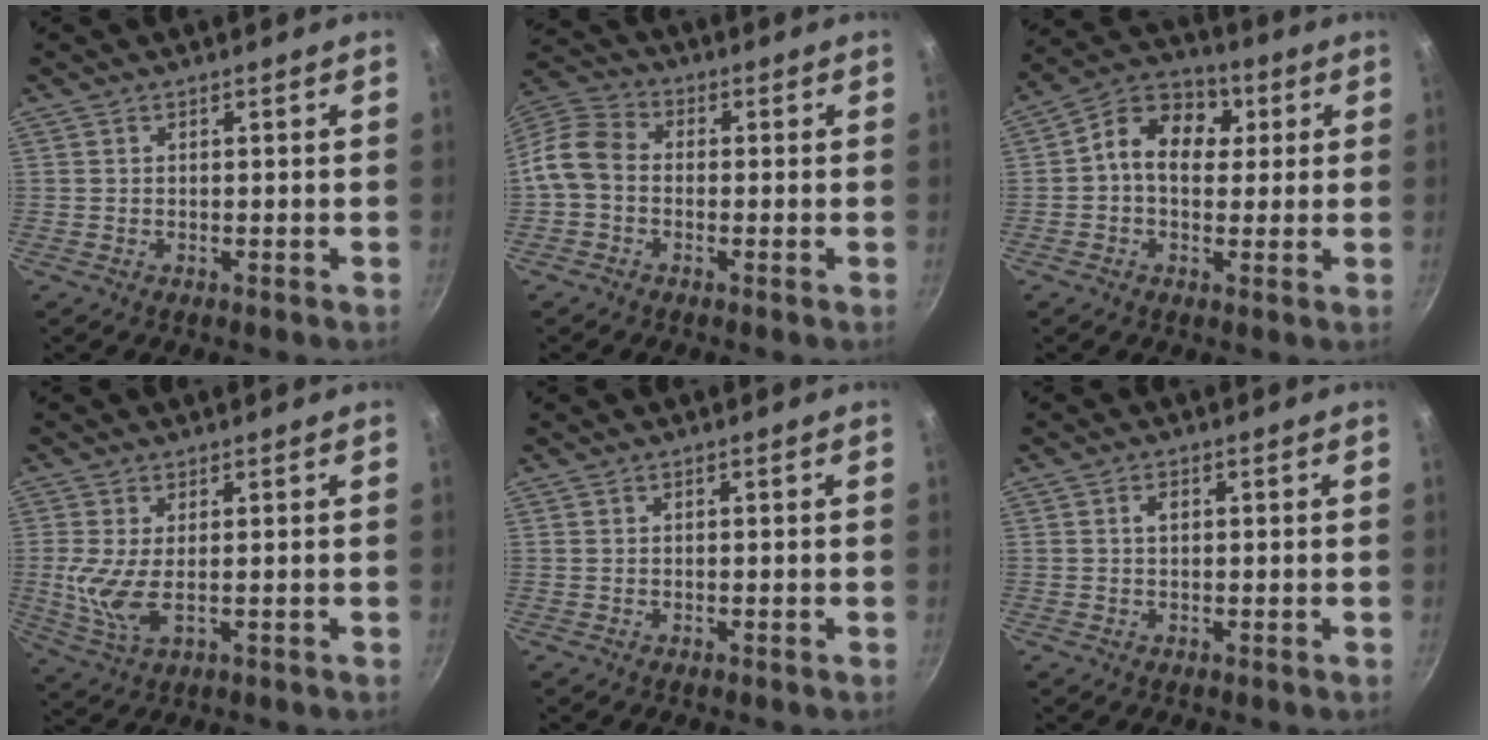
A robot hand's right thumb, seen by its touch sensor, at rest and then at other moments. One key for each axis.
{"total": 8.0, "fx": -1.6, "fy": 6.1, "fz": 5.0, "tx": -0.090, "ty": 0.031, "tz": -0.052}
{"total": 11.1, "fx": 1.9, "fy": 8.4, "fz": 7.1, "tx": -0.079, "ty": 0.016, "tz": 0.010}
{"total": 6.3, "fx": 0.4, "fy": 2.5, "fz": 5.8, "tx": -0.130, "ty": -0.012, "tz": 0.016}
{"total": 0.0}
{"total": 1.6, "fx": 0.4, "fy": 1.0, "fz": 1.2, "tx": -0.018, "ty": 0.003, "tz": 0.007}